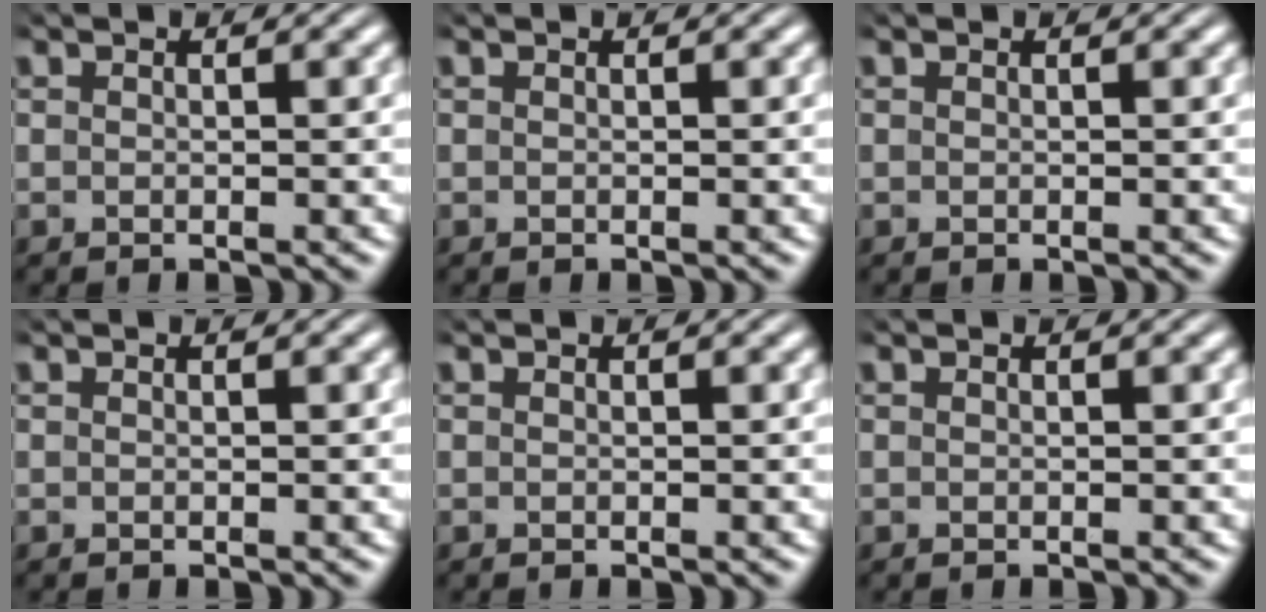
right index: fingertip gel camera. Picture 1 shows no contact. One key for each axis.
{"total": 0.0}
{"total": 0.0}
{"total": 0.0}
{"total": 0.0}
{"total": 0.0}